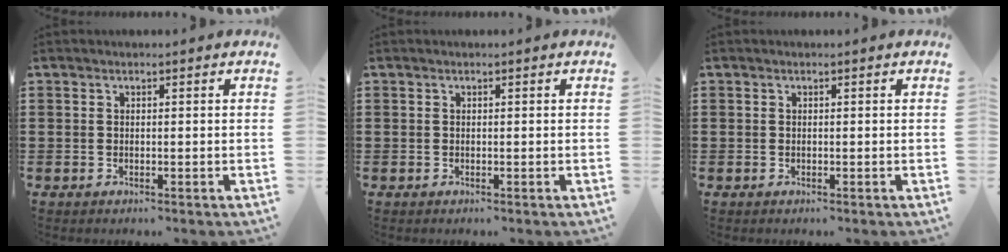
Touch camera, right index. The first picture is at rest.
{"total": 0.0}
{"total": 0.0}